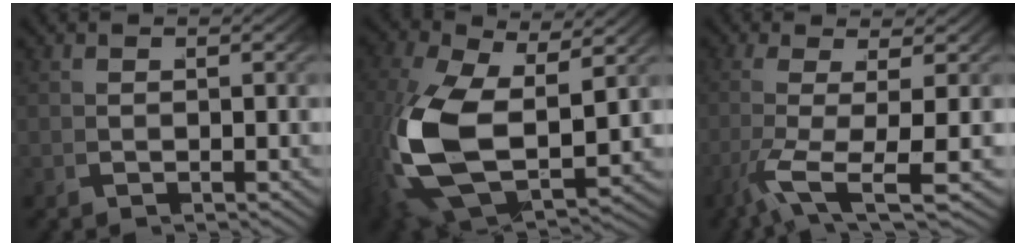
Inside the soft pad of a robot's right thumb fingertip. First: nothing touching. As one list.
[{"total": 12.6, "force": [-0.8, 8.0, 9.7], "torque": [-0.266, -0.063, 0.018]}, {"total": 6.2, "force": [-0.8, 1.9, 5.9], "torque": [-0.145, -0.014, -0.004]}]